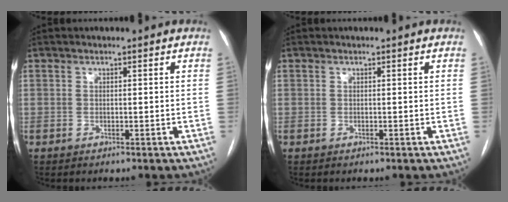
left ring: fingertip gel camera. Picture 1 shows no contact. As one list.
[{"total": 0.0}]